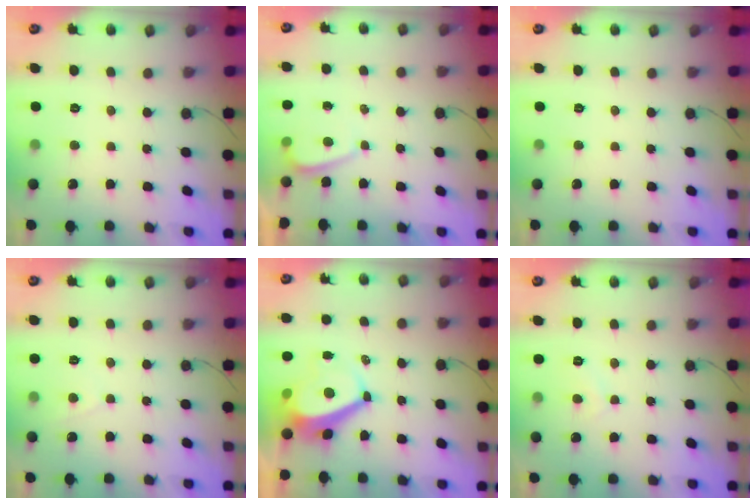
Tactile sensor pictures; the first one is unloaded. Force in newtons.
{"total": 0.6, "press": 0.4, "slide": 0.5}
{"total": 0.0}
{"total": 2.1, "press": 2.1, "slide": 0.3}
{"total": 5.6, "press": 5.6, "slide": 0.7}
{"total": 3.1, "press": 3.0, "slide": 0.6}